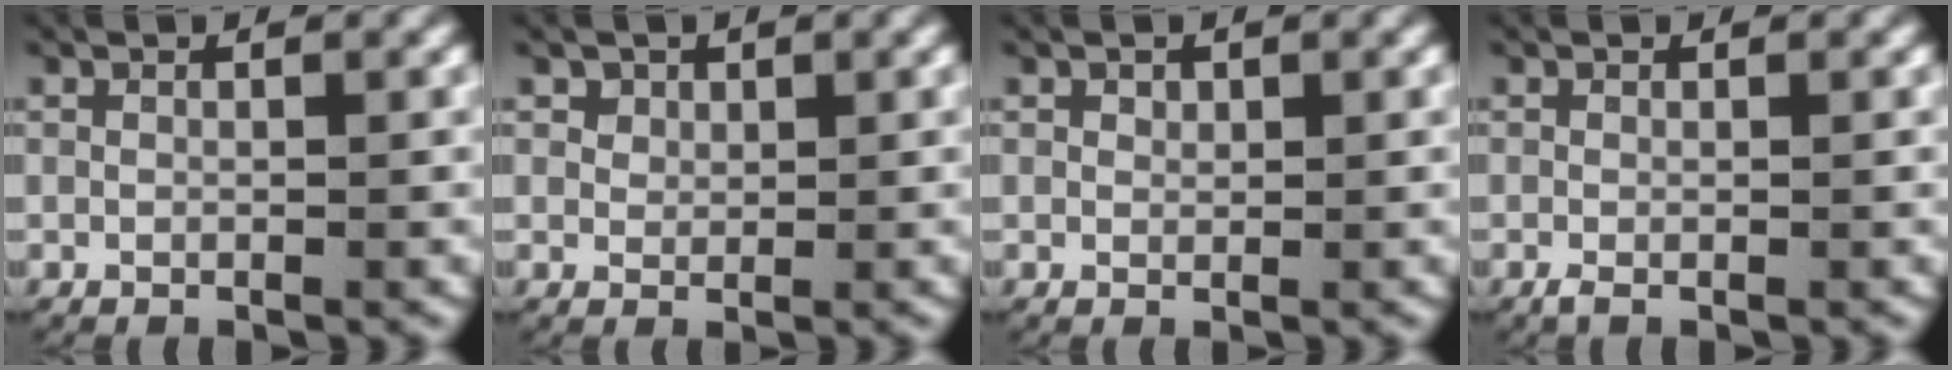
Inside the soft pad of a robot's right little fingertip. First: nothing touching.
{"total": 1.5, "force": [1.0, 1.0, 0.3], "torque": [-0.013, -0.001, 0.023]}
{"total": 0.6, "force": [0.4, 0.5, 0.2], "torque": [-0.008, -0.003, 0.011]}
{"total": 0.7, "force": [-0.5, 0.1, 0.4], "torque": [-0.008, -0.005, -0.009]}